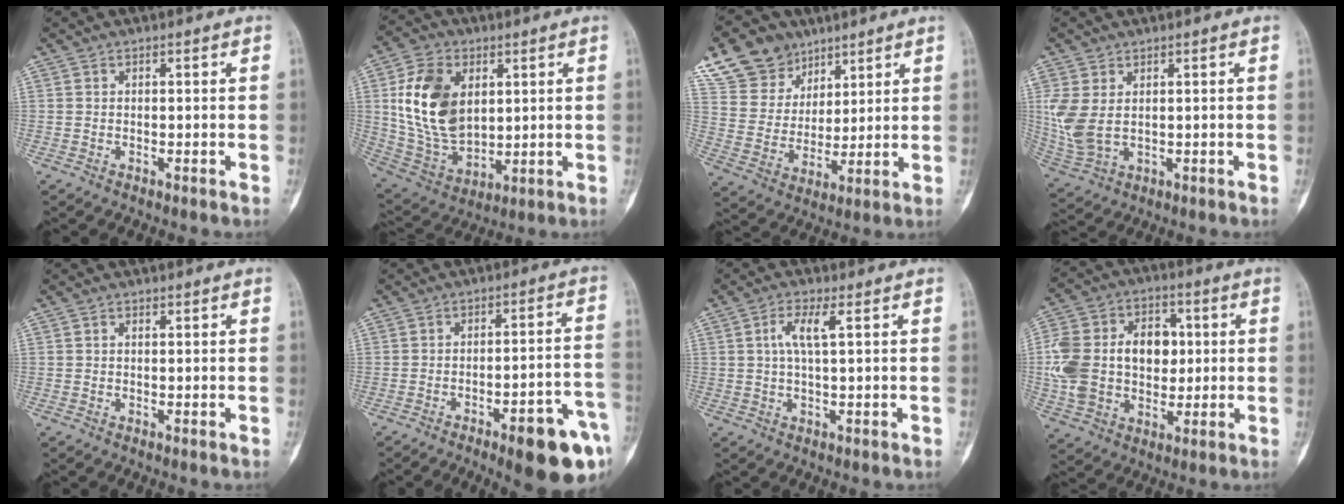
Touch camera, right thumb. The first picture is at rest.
{"total": 17.1, "force": [3.9, 11.3, 12.2], "torque": [-0.207, -0.015, 0.086]}
{"total": 13.7, "force": [9.2, 9.6, 3.4], "torque": [-0.035, -0.031, 0.180]}
{"total": 8.3, "force": [1.5, 5.2, 6.3], "torque": [-0.162, -0.003, 0.046]}
{"total": 0.6, "force": [0.2, 0.3, 0.4], "torque": [-0.008, -0.001, 0.003]}
{"total": 14.9, "force": [-7.1, 3.7, 12.6], "torque": [-0.124, 0.038, -0.086]}
{"total": 4.6, "force": [1.3, 1.0, 4.3], "torque": [-0.097, 0.005, 0.026]}
{"total": 19.6, "force": [1.5, 13.8, 13.8], "torque": [-0.250, 0.020, 0.033]}